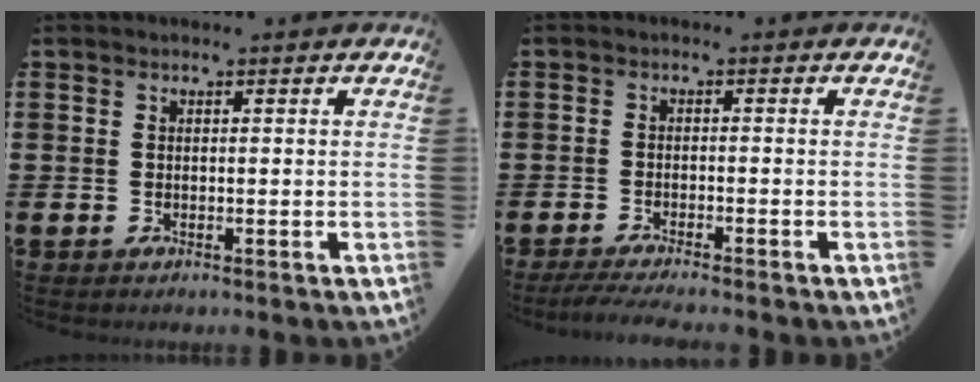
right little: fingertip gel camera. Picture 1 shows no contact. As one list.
[{"total": 2.0, "force": [-1.7, 0.0, 1.1], "torque": [-0.017, 0.002, -0.033]}]